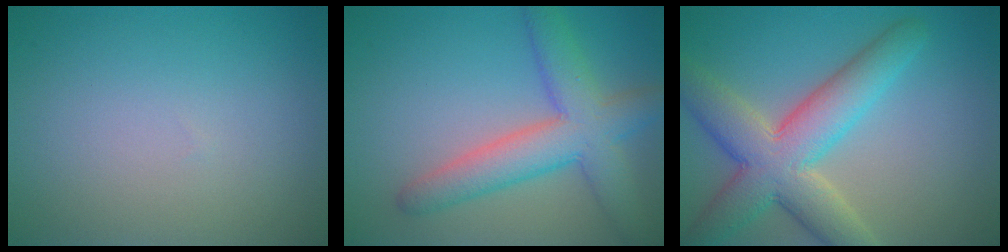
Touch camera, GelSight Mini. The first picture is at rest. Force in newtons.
{"total": 6.3, "press": 6.3, "slide": 0.2}
{"total": 8.1, "press": 8.1, "slide": 0.5}